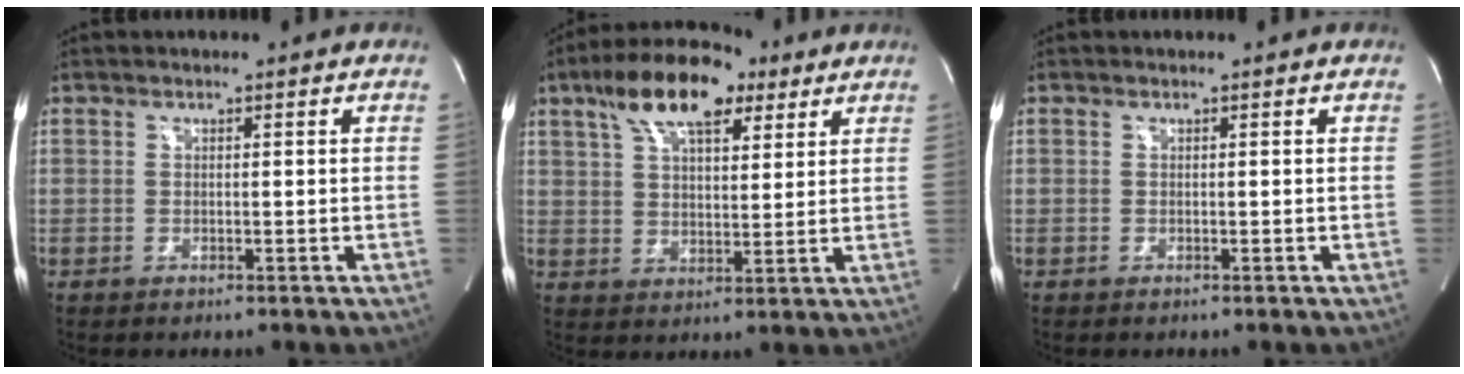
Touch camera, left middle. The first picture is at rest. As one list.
[{"total": 13.3, "force": [7.8, 5.2, 9.4], "torque": [-0.170, 0.033, 0.136]}, {"total": 0.0}]